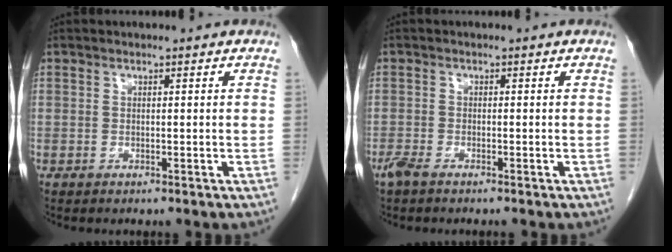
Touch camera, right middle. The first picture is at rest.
{"total": 2.1, "force": [-1.7, 0.5, 1.2], "torque": [-0.029, -0.004, -0.033]}